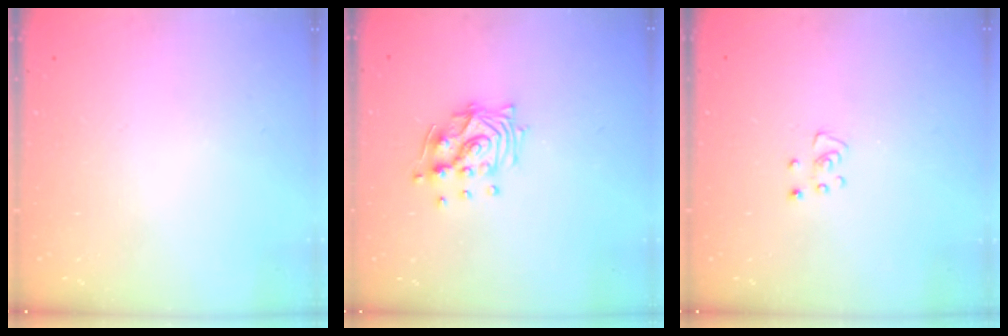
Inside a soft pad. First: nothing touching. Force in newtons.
{"total": 11.5, "press": 11.5, "slide": 0.8}
{"total": 3.8, "press": 3.8, "slide": 0.3}